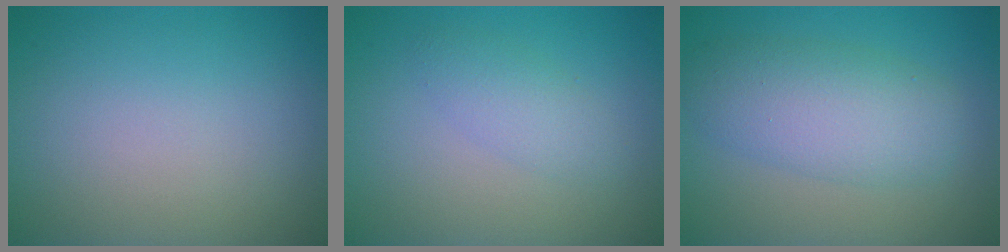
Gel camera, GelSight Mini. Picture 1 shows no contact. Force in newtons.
{"total": 2.0, "press": 2.0, "slide": 0.0}
{"total": 5.5, "press": 5.5, "slide": 0.2}